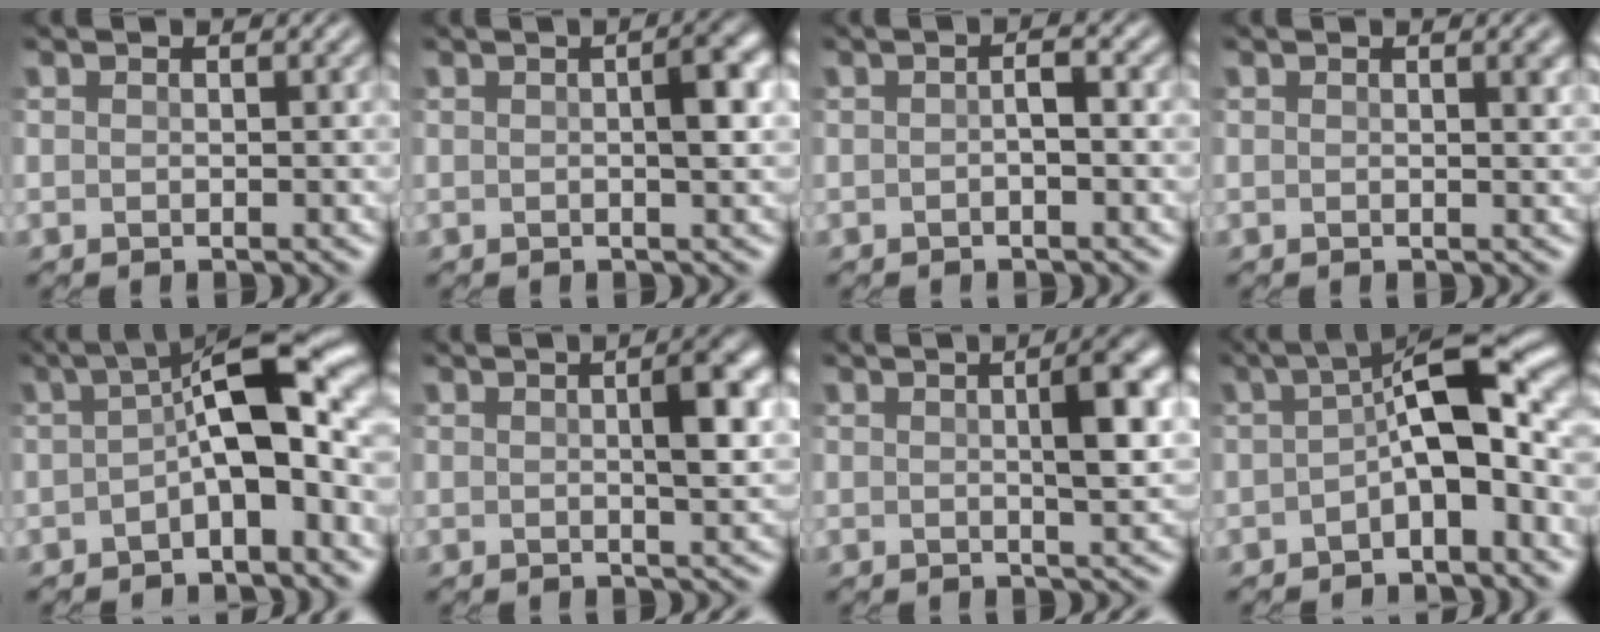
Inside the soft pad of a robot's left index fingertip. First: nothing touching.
{"total": 3.0, "force": [0.2, 1.0, 2.8], "torque": [-0.047, 0.008, 0.003]}
{"total": 1.4, "force": [-0.3, 0.3, 1.3], "torque": [-0.030, 0.003, -0.004]}
{"total": 1.1, "force": [0.5, 0.4, 0.8], "torque": [-0.019, 0.001, 0.007]}
{"total": 10.4, "force": [-0.5, 4.3, 9.5], "torque": [-0.137, 0.024, -0.019]}
{"total": 3.7, "force": [0.5, 1.1, 3.5], "torque": [-0.055, 0.008, 0.009]}
{"total": 4.1, "force": [0.6, 1.1, 3.9], "torque": [-0.062, 0.010, 0.012]}
{"total": 9.4, "force": [-1.0, 4.0, 8.4], "torque": [-0.121, 0.023, -0.026]}